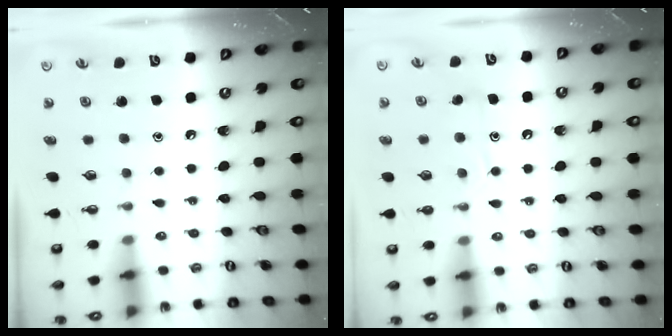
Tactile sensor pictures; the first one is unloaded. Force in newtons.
{"total": 10.2, "press": 10.2, "slide": 0.8}